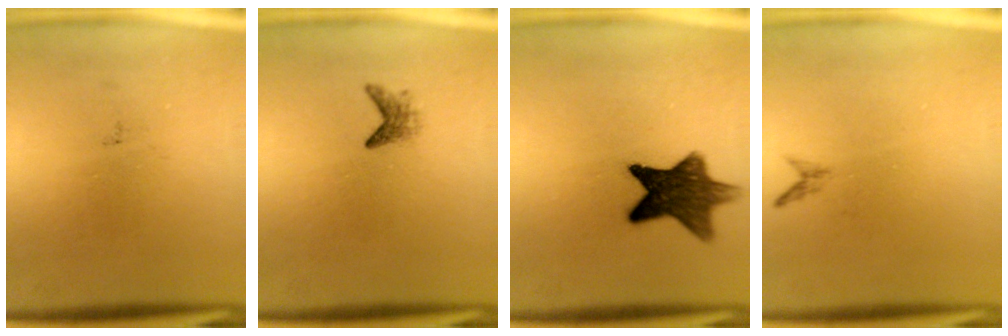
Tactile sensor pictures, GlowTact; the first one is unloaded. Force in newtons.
{"total": 1.5}
{"total": 10.7}
{"total": 0.7}